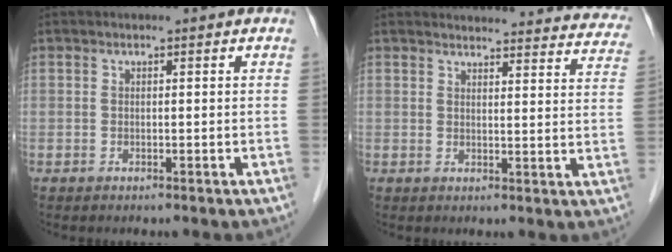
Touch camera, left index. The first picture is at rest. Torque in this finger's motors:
{"motor_torque": [-0.39, -1.01, -0.07, -0.04]}